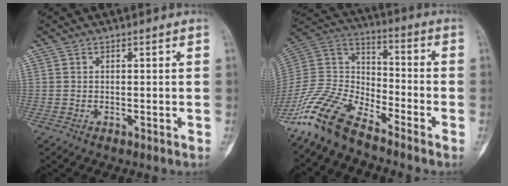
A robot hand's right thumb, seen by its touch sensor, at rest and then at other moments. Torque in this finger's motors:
{"motor_torque": [0.67, -0.25, 1.22, -1.10, 0.10]}